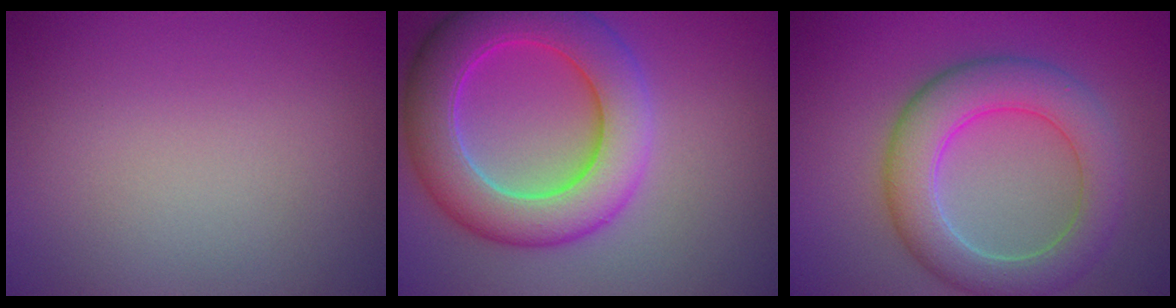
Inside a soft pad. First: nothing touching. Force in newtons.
{"total": 8.7, "press": 8.7, "slide": 0.1}
{"total": 6.6, "press": 6.6, "slide": 0.7}